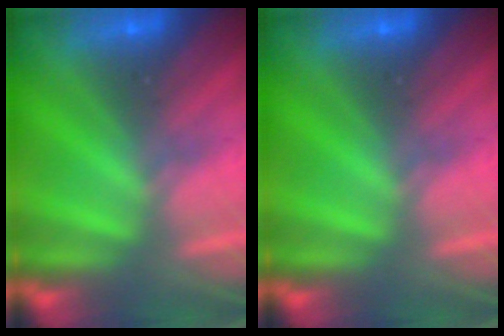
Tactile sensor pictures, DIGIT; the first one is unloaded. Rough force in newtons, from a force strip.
{"total": 0.0}